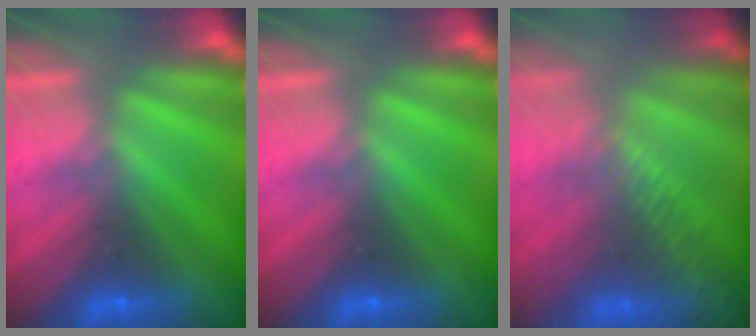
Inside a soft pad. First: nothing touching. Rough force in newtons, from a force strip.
{"total": 0.0}
{"total": 7.8}